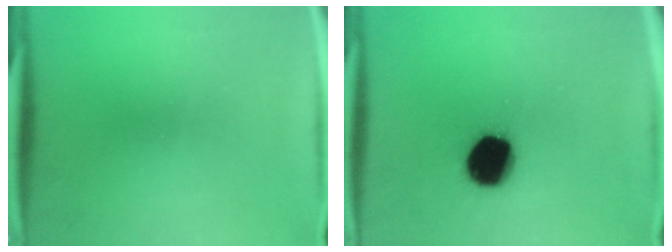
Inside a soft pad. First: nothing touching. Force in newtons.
{"total": 15.2}